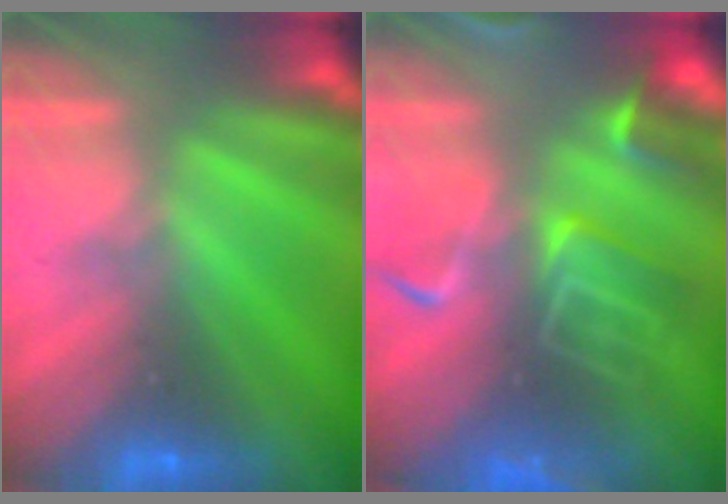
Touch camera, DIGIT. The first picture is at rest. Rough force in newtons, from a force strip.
{"total": 9.2}